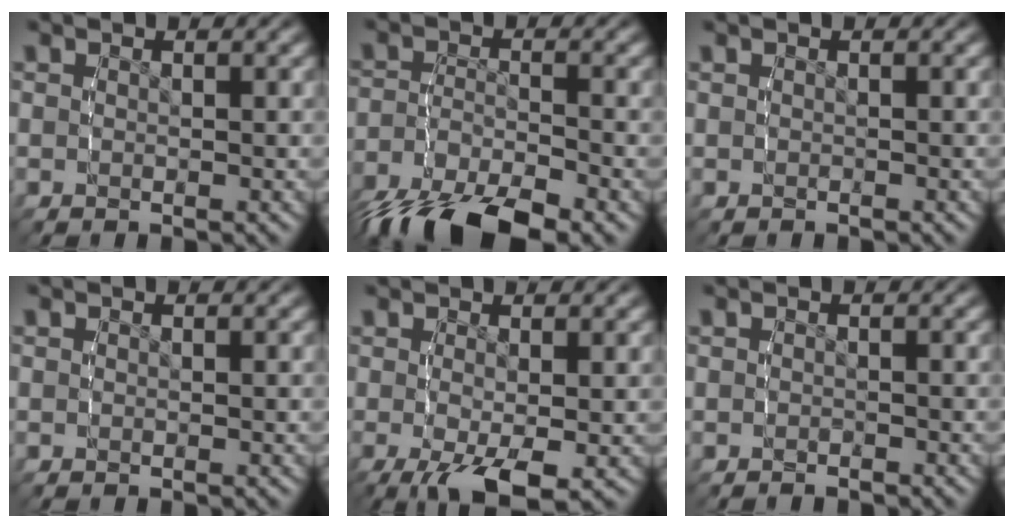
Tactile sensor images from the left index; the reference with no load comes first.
{"total": 7.5, "force": [-6.0, 2.1, 4.0], "torque": [-0.076, -0.013, -0.092]}
{"total": 0.0}
{"total": 0.0}
{"total": 5.2, "force": [-2.5, 1.3, 4.4], "torque": [-0.082, -0.030, -0.019]}
{"total": 0.8, "force": [-0.8, -0.3, -0.1], "torque": [0.000, 0.000, -0.011]}